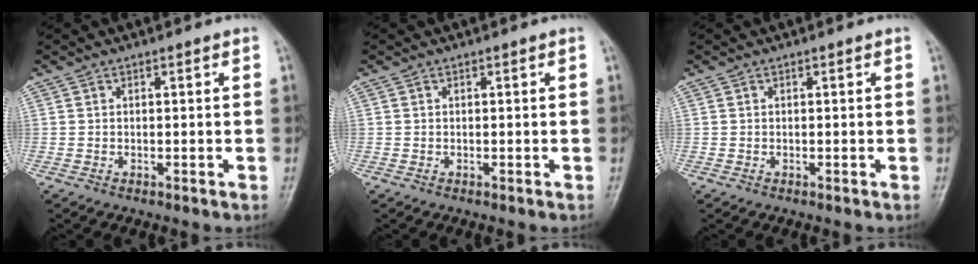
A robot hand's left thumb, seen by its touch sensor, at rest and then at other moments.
{"total": 0.0}
{"total": 0.0}